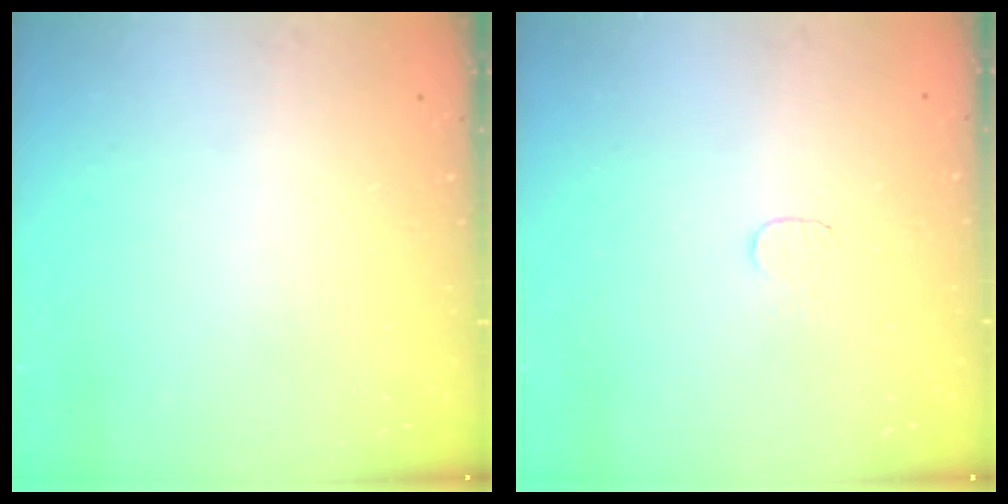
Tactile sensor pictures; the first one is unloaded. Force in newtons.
{"total": 3.0, "press": 3.0, "slide": 0.3}